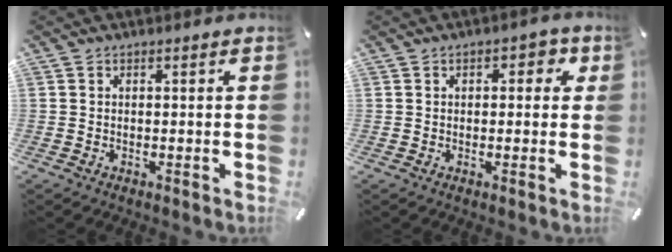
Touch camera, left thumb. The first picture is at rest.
{"total": 3.1, "force": [0.6, 1.9, 2.3], "torque": [-0.024, 0.002, 0.002]}